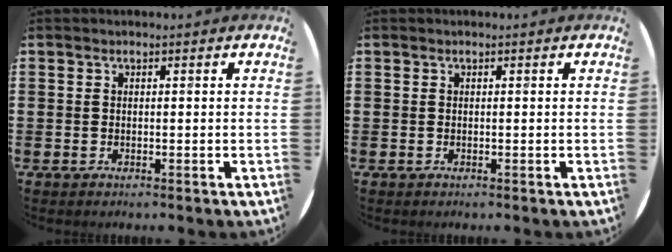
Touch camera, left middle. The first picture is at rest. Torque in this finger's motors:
{"motor_torque": [0.00, 0.00, 0.01, 0.01]}